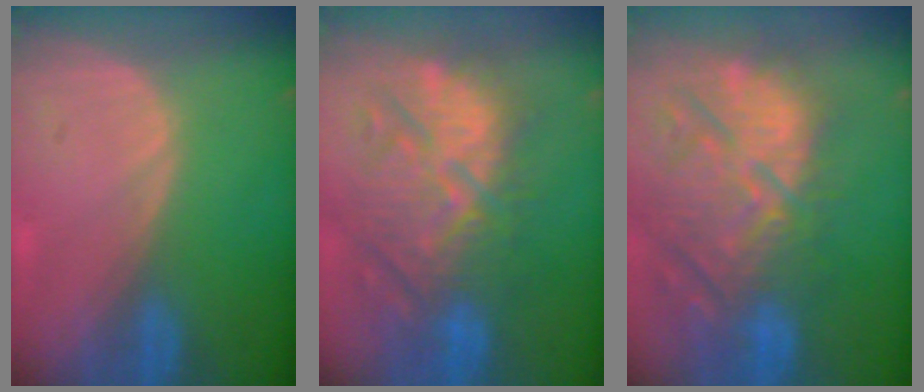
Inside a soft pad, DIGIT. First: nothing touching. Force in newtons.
{"total": 11.9, "press": 11.5, "slide": 3.0}
{"total": 14.0, "press": 12.5, "slide": 6.2}